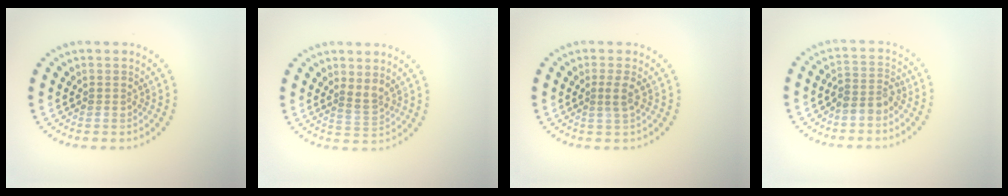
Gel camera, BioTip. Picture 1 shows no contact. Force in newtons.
{"total": 1.8, "press": 1.2, "slide": 1.3}
{"total": 1.4, "press": 1.2, "slide": 0.8}
{"total": 2.4, "press": 1.9, "slide": 1.5}